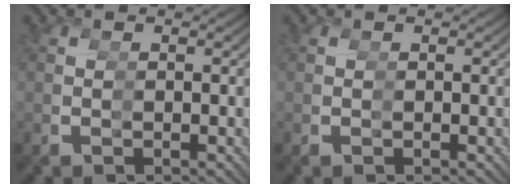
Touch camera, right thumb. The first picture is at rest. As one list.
[{"total": 0.0}]